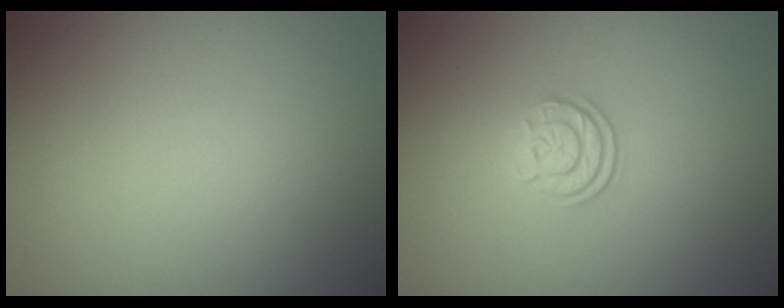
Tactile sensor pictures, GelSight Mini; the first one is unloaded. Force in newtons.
{"total": 2.4, "press": 1.8, "slide": 1.5}